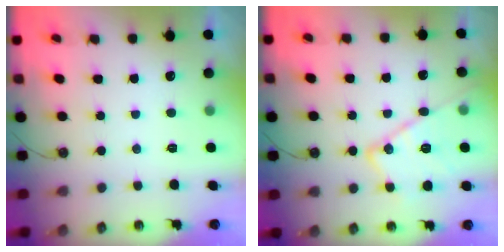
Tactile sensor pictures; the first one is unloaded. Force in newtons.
{"total": 15.9, "press": 15.9, "slide": 0.9}